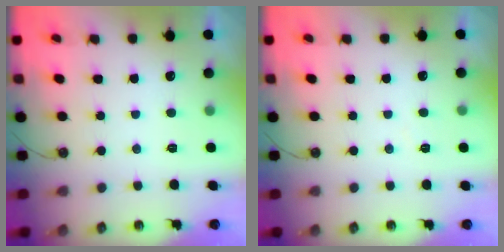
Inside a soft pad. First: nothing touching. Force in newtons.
{"total": 3.4, "press": 3.4, "slide": 0.5}